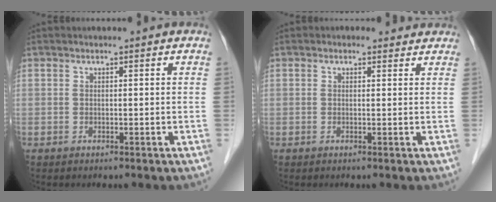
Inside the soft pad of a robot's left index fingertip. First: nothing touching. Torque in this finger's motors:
{"motor_torque": [0.75, -0.75, 0.02, -0.01]}